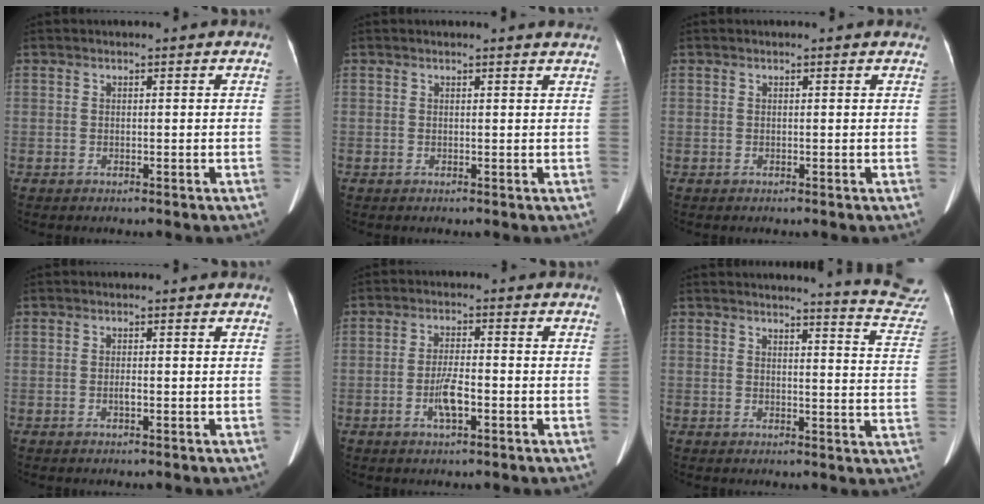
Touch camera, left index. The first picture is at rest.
{"total": 2.6, "force": [2.5, -0.1, 0.5], "torque": [-0.012, -0.008, 0.014]}
{"total": 1.1, "force": [1.0, 0.3, 0.1], "torque": [-0.012, -0.002, 0.000]}
{"total": 0.8, "force": [-0.3, 0.1, 0.7], "torque": [-0.017, 0.000, -0.003]}
{"total": 4.3, "force": [-1.7, 1.0, 3.8], "torque": [-0.077, 0.003, -0.029]}
{"total": 12.8, "force": [12.7, -1.3, 1.0], "torque": [-0.002, -0.120, 0.111]}